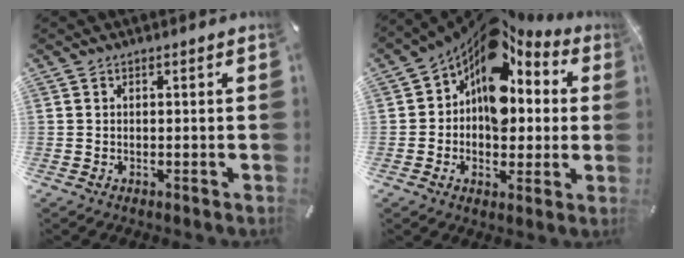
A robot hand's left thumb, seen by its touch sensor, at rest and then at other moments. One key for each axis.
{"total": 14.7, "fx": 5.4, "fy": 10.6, "fz": 8.6, "tx": -0.138, "ty": -0.051, "tz": 0.099}